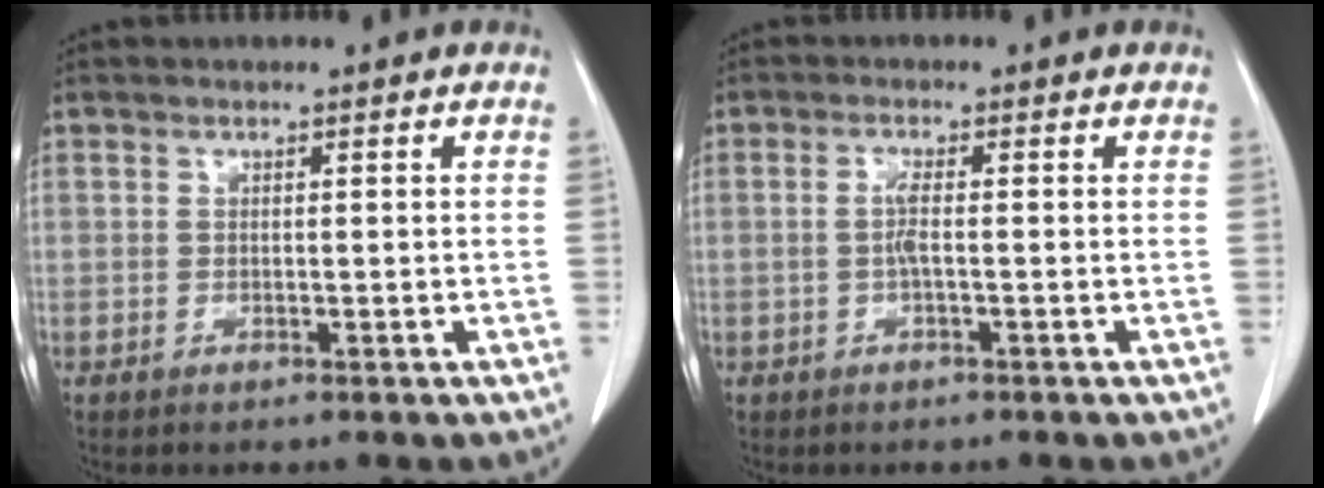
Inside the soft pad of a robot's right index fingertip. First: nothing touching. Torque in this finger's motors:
{"motor_torque": [0.37, -0.12, 0.01, 0.06]}